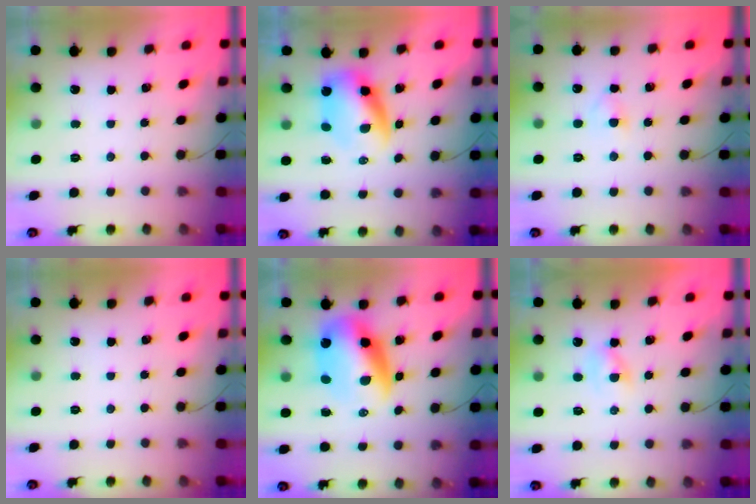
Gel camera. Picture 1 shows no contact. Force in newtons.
{"total": 7.2, "press": 7.0, "slide": 1.7}
{"total": 2.5, "press": 2.3, "slide": 1.0}
{"total": 0.0}
{"total": 11.2, "press": 10.8, "slide": 3.0}
{"total": 1.6, "press": 1.5, "slide": 0.7}